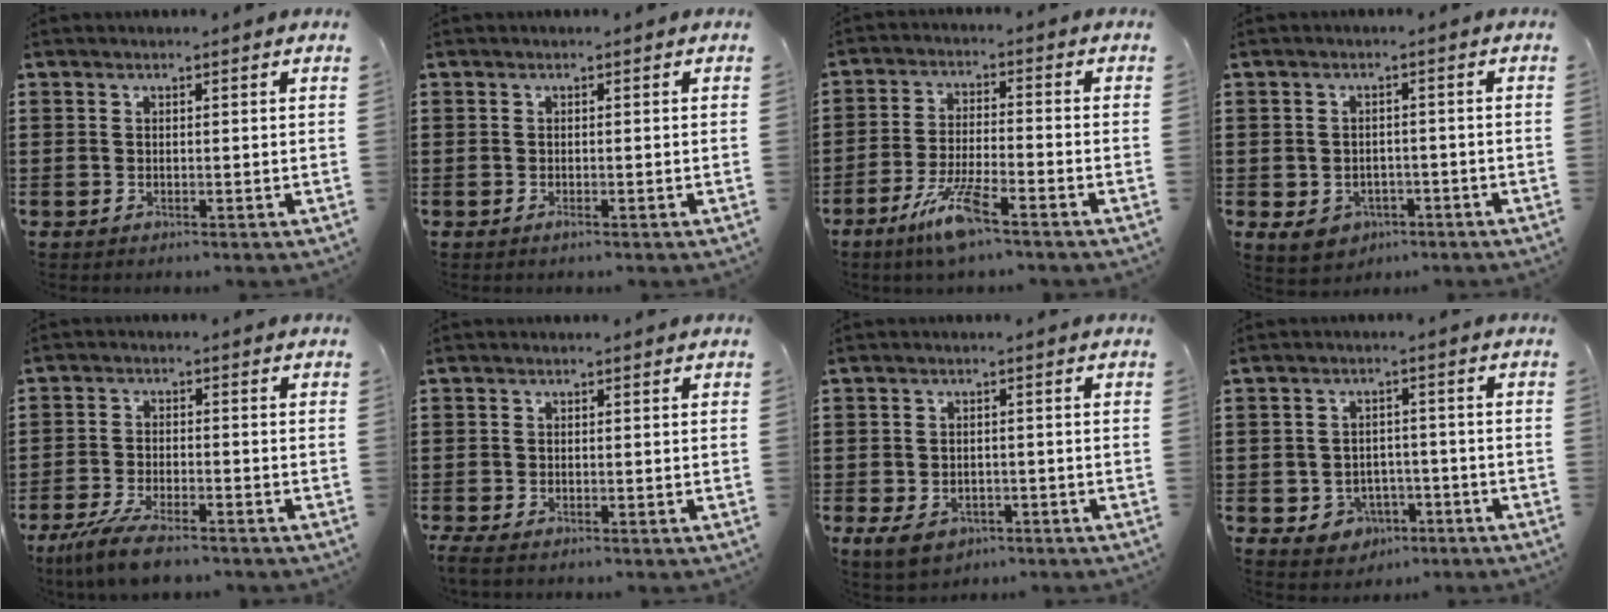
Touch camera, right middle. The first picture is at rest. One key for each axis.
{"total": 0.6, "fx": -0.3, "fy": 0.1, "fz": 0.5, "tx": -0.009, "ty": -0.005, "tz": -0.003}
{"total": 7.6, "fx": -4.8, "fy": 1.0, "fz": 5.8, "tx": -0.129, "ty": -0.011, "tz": -0.091}
{"total": 3.0, "fx": -2.0, "fy": 2.1, "fz": 0.9, "tx": -0.030, "ty": 0.001, "tz": -0.043}
{"total": 5.9, "fx": -4.7, "fy": 1.0, "fz": 3.3, "tx": -0.082, "ty": -0.009, "tz": -0.094}
{"total": 1.0, "fx": -0.8, "fy": 0.3, "fz": 0.6, "tx": -0.020, "ty": -0.004, "tz": -0.018}
{"total": 3.3, "fx": -2.1, "fy": 1.9, "fz": 1.5, "tx": -0.035, "ty": 0.003, "tz": -0.044}
{"total": 3.5, "fx": -2.2, "fy": 2.6, "fz": 0.7, "tx": -0.023, "ty": 0.006, "tz": -0.046}